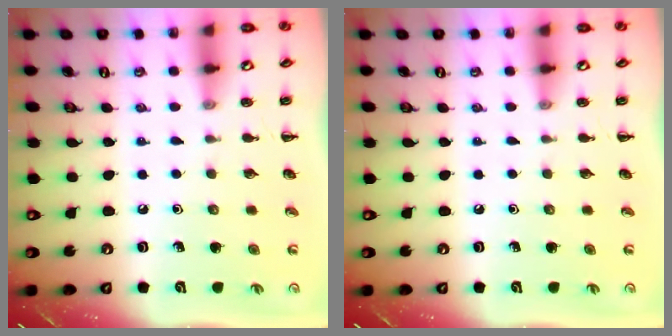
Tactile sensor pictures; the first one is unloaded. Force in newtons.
{"total": 0.0}